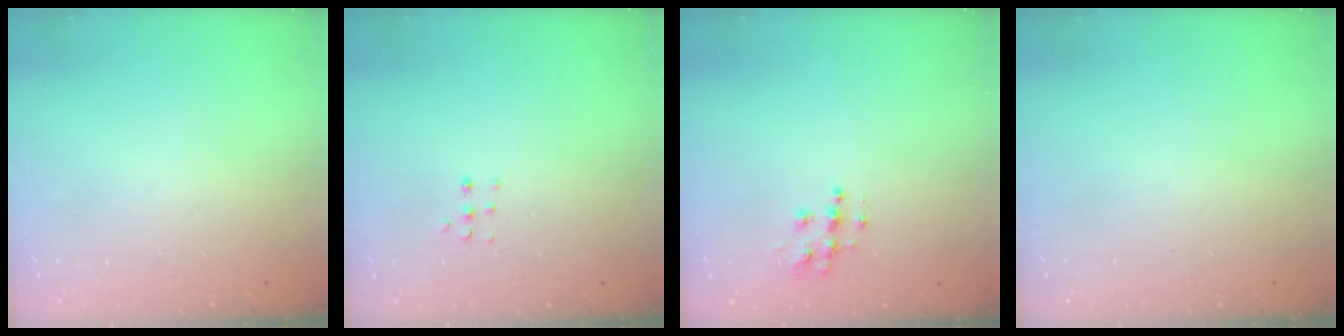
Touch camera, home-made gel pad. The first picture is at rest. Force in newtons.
{"total": 3.8, "press": 3.7, "slide": 0.9}
{"total": 8.6, "press": 8.6, "slide": 0.3}
{"total": 0.0}